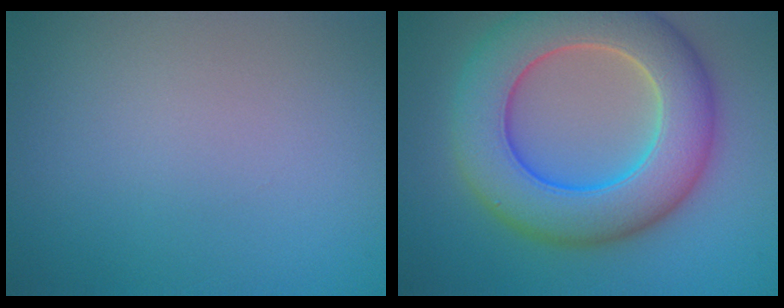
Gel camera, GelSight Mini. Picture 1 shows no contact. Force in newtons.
{"total": 10.5, "press": 10.5, "slide": 0.6}